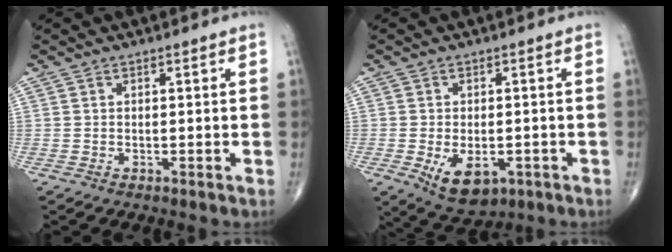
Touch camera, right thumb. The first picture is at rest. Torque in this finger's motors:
{"motor_torque": [0.13, 0.22, 0.18, 0.04, 0.18]}